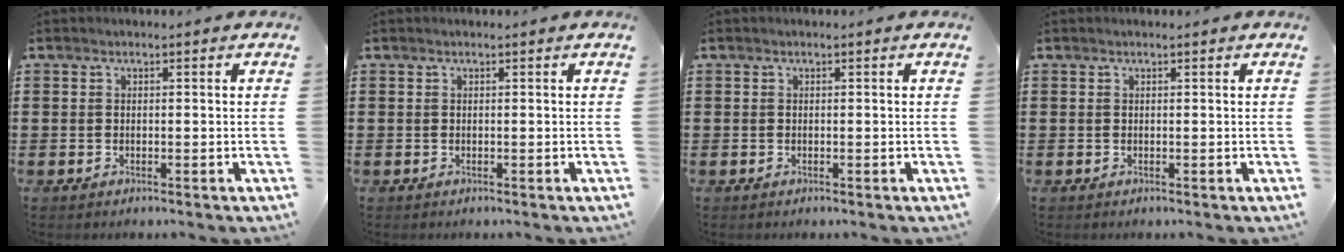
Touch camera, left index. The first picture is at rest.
{"total": 0.0}
{"total": 0.0}
{"total": 0.0}